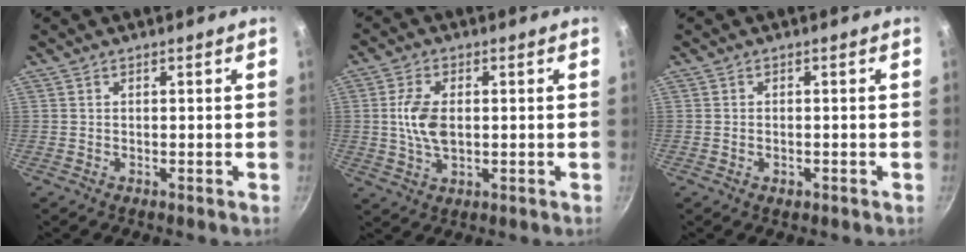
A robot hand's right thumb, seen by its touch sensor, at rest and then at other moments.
{"total": 7.4, "force": [0.5, 4.2, 6.1], "torque": [-0.126, -0.002, 0.011]}
{"total": 1.3, "force": [-0.4, 0.9, 0.8], "torque": [-0.014, 0.004, -0.004]}